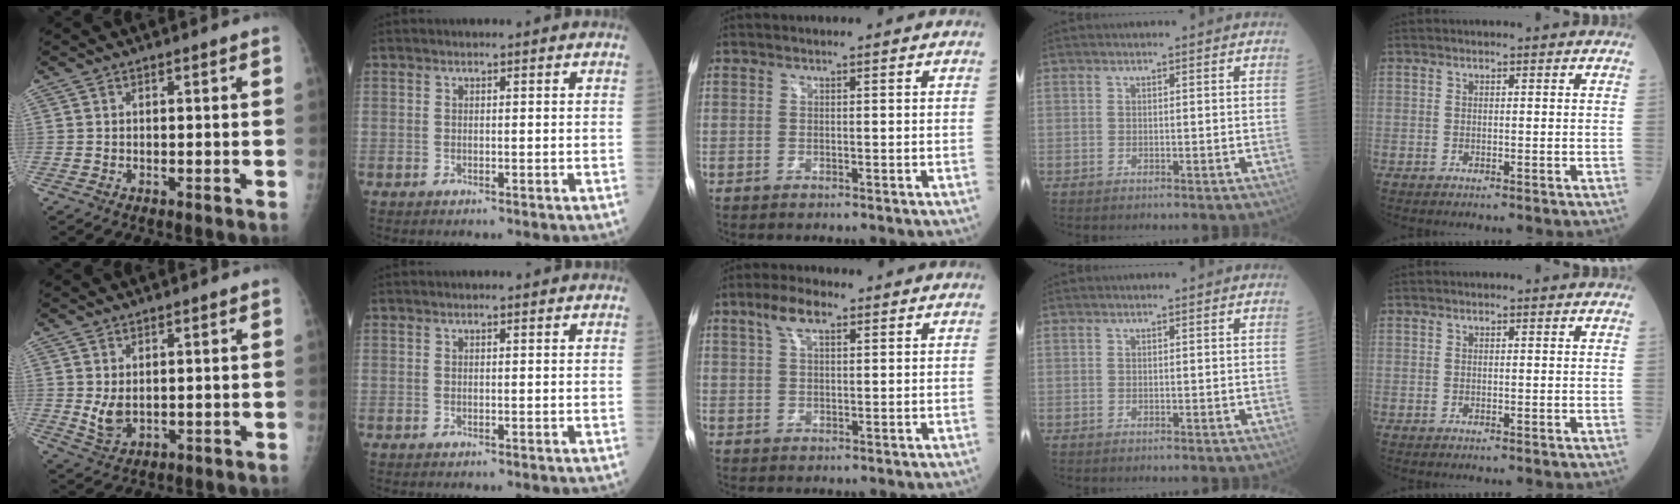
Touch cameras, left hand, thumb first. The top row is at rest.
{"thumb": {"total": 4.1, "force": [0.9, 2.8, 2.9], "torque": [-0.046, -0.016, 0.027]}, "middle": {"total": 4.8, "force": [2.7, 1.9, 3.6], "torque": [-0.077, 0.016, 0.052]}}